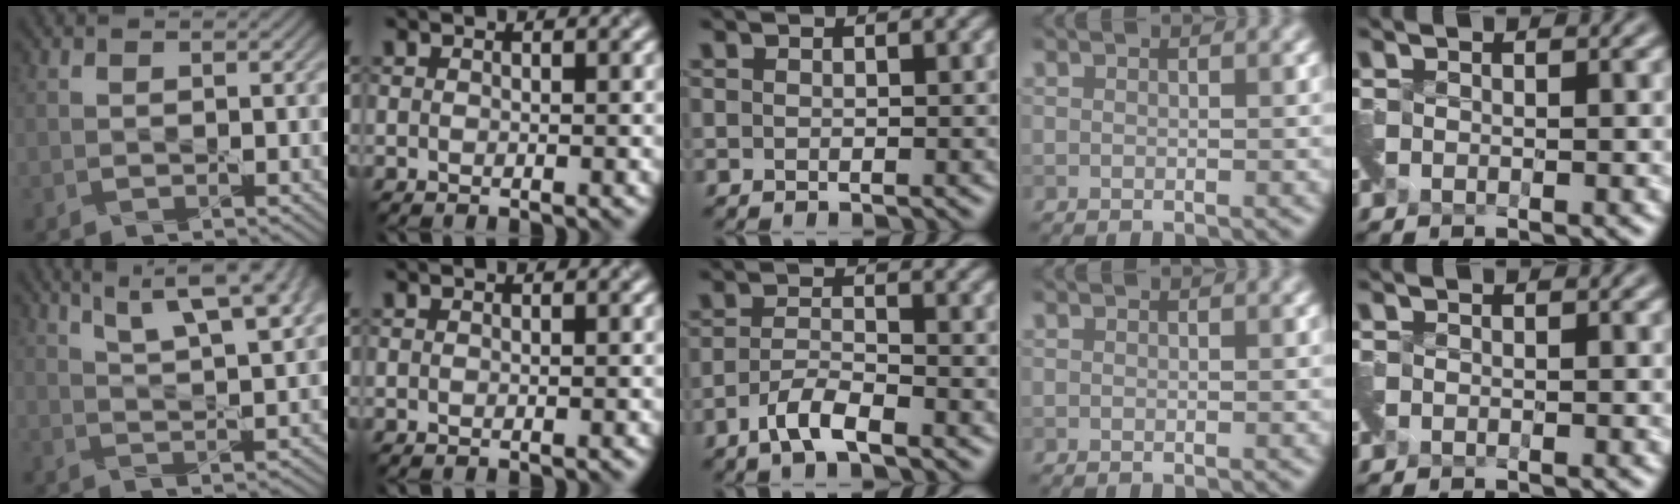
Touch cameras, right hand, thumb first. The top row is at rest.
{"thumb": {"total": 11.4, "force": [6.9, 3.3, 8.5], "torque": [-0.136, 0.019, 0.092]}, "middle": {"total": 3.1, "force": [-2.0, 0.8, 2.3], "torque": [-0.049, 0.002, -0.044]}}